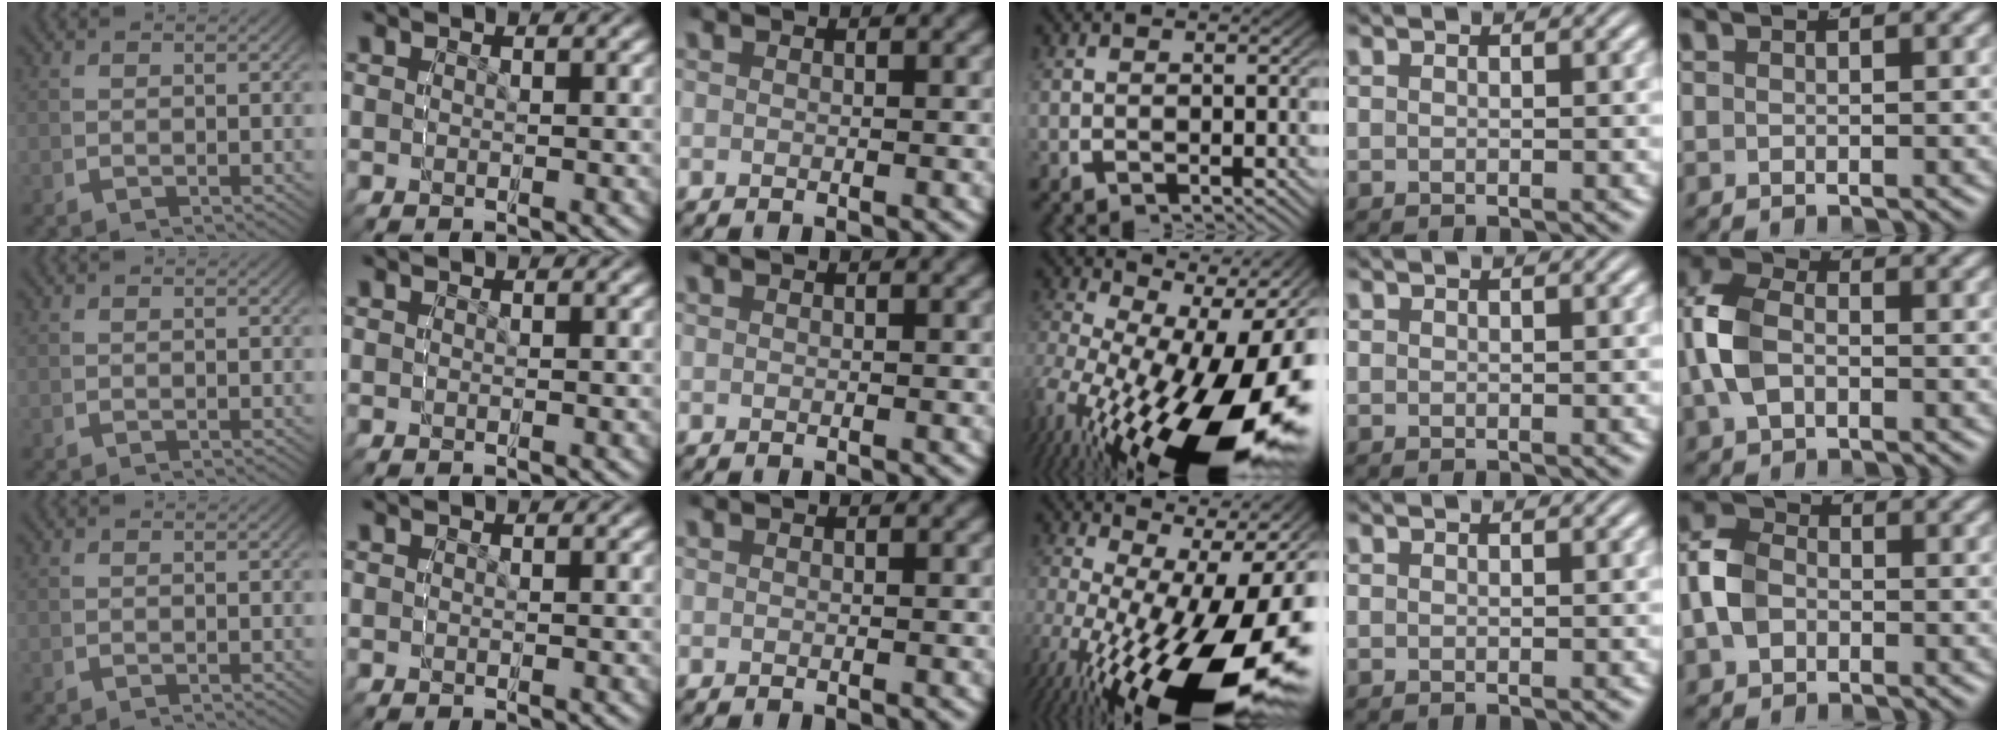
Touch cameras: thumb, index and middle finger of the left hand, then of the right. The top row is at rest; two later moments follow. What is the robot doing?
{"motion": "grasp_and_lifting", "object": "button"}